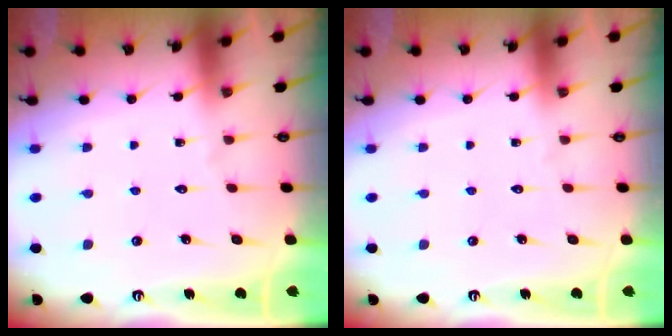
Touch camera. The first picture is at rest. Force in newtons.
{"total": 0.0}